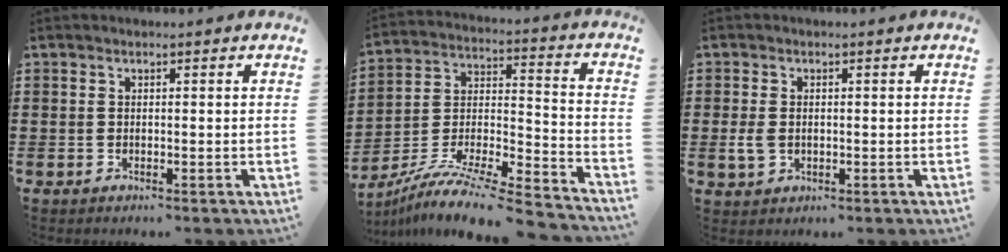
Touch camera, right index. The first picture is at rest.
{"total": 9.6, "force": [-8.4, 0.9, 4.5], "torque": [-0.083, 0.005, -0.171]}
{"total": 2.4, "force": [-0.3, 1.7, 1.6], "torque": [-0.049, -0.002, -0.011]}